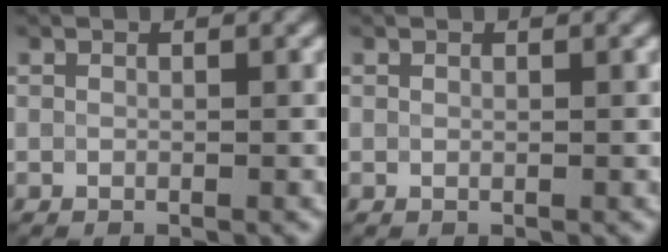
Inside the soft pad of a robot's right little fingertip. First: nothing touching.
{"total": 0.0}